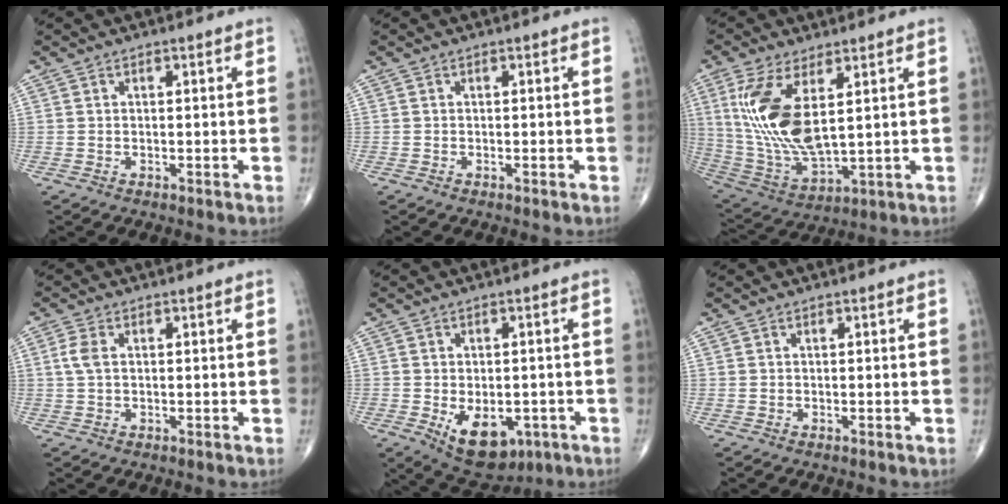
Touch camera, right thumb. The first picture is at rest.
{"total": 0.0}
{"total": 15.9, "force": [4.3, 6.6, 13.9], "torque": [-0.292, -0.024, 0.101]}
{"total": 2.7, "force": [0.5, 1.6, 2.2], "torque": [-0.059, 0.010, 0.011]}
{"total": 10.7, "force": [-3.7, 6.5, 7.6], "torque": [-0.090, 0.001, -0.037]}
{"total": 0.0}